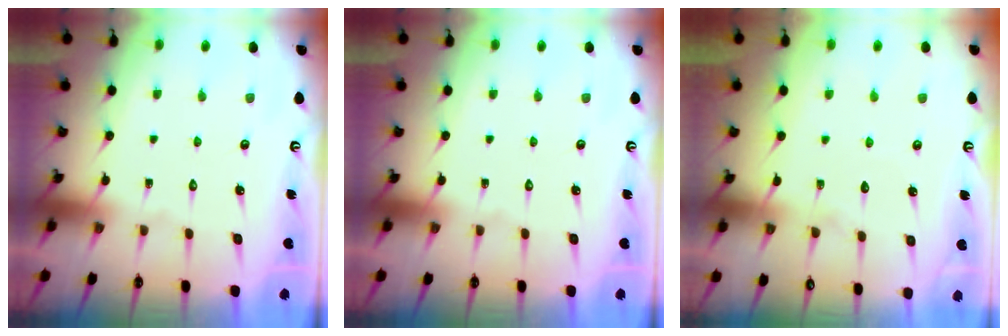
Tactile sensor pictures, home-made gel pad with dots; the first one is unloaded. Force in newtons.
{"total": 0.0}
{"total": 3.8, "press": 3.8, "slide": 0.4}